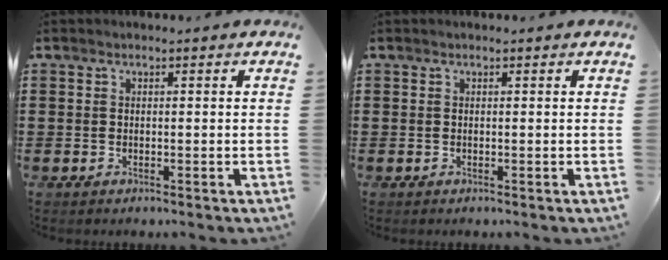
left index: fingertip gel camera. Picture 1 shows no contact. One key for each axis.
{"total": 0.0}